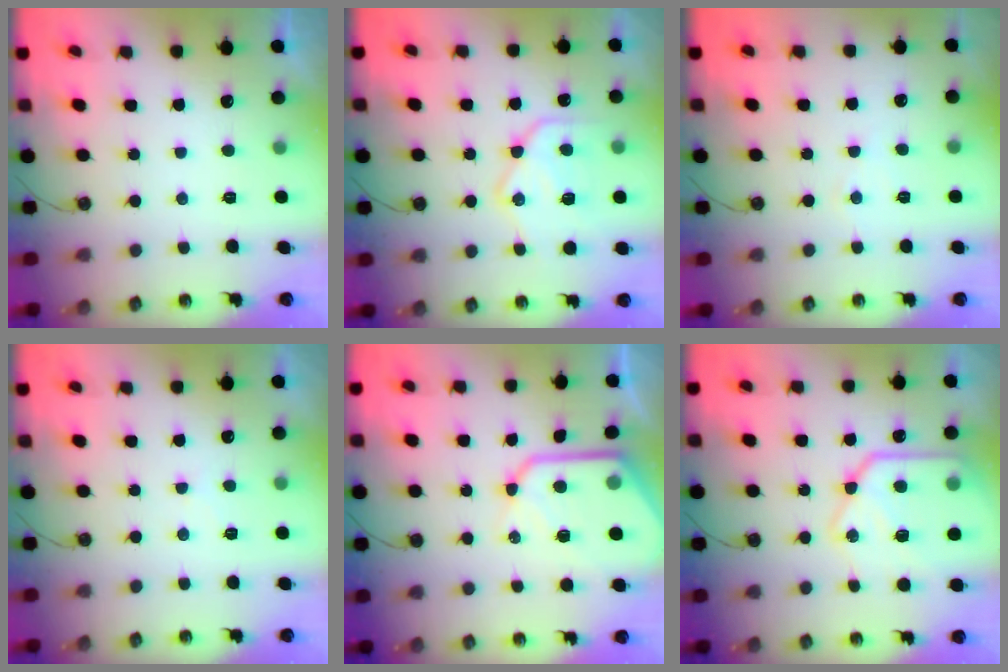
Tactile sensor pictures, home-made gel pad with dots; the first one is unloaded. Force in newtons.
{"total": 16.7, "press": 16.6, "slide": 1.3}
{"total": 4.3, "press": 4.2, "slide": 0.6}
{"total": 5.0, "press": 4.9, "slide": 0.8}
{"total": 15.8, "press": 15.7, "slide": 1.8}
{"total": 19.2, "press": 19.1, "slide": 1.7}